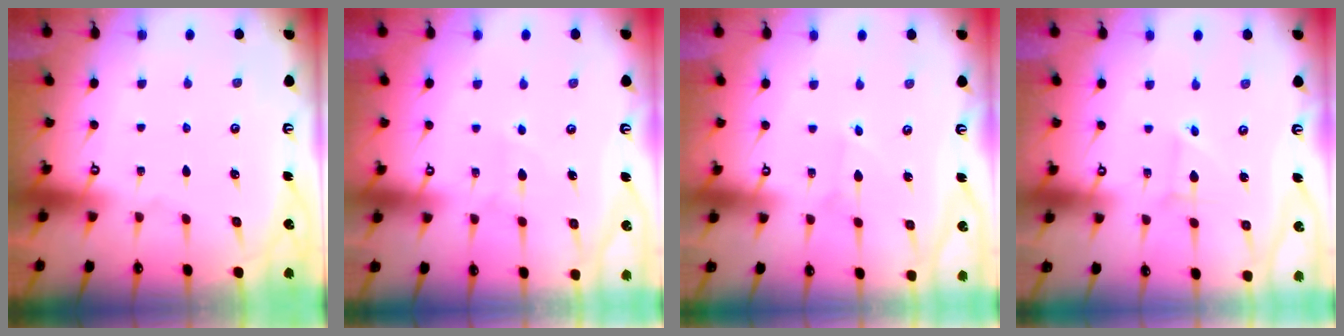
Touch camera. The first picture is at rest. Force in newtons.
{"total": 5.0, "press": 5.0, "slide": 0.2}
{"total": 2.7, "press": 2.7, "slide": 0.2}
{"total": 2.3, "press": 2.3, "slide": 0.0}